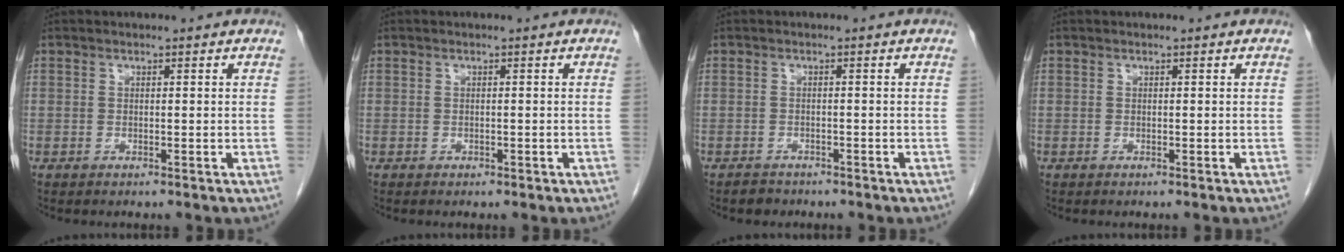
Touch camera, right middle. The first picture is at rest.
{"total": 0.0}
{"total": 1.7, "force": [-1.4, 1.0, 0.1], "torque": [-0.010, 0.001, -0.022]}
{"total": 0.0}